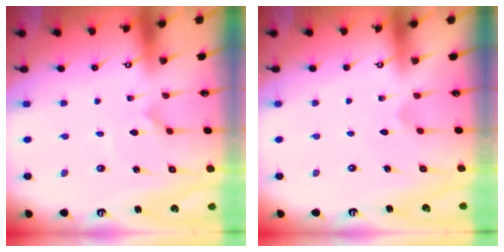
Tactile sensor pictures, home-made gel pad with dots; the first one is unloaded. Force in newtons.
{"total": 2.4, "press": 2.4, "slide": 0.3}